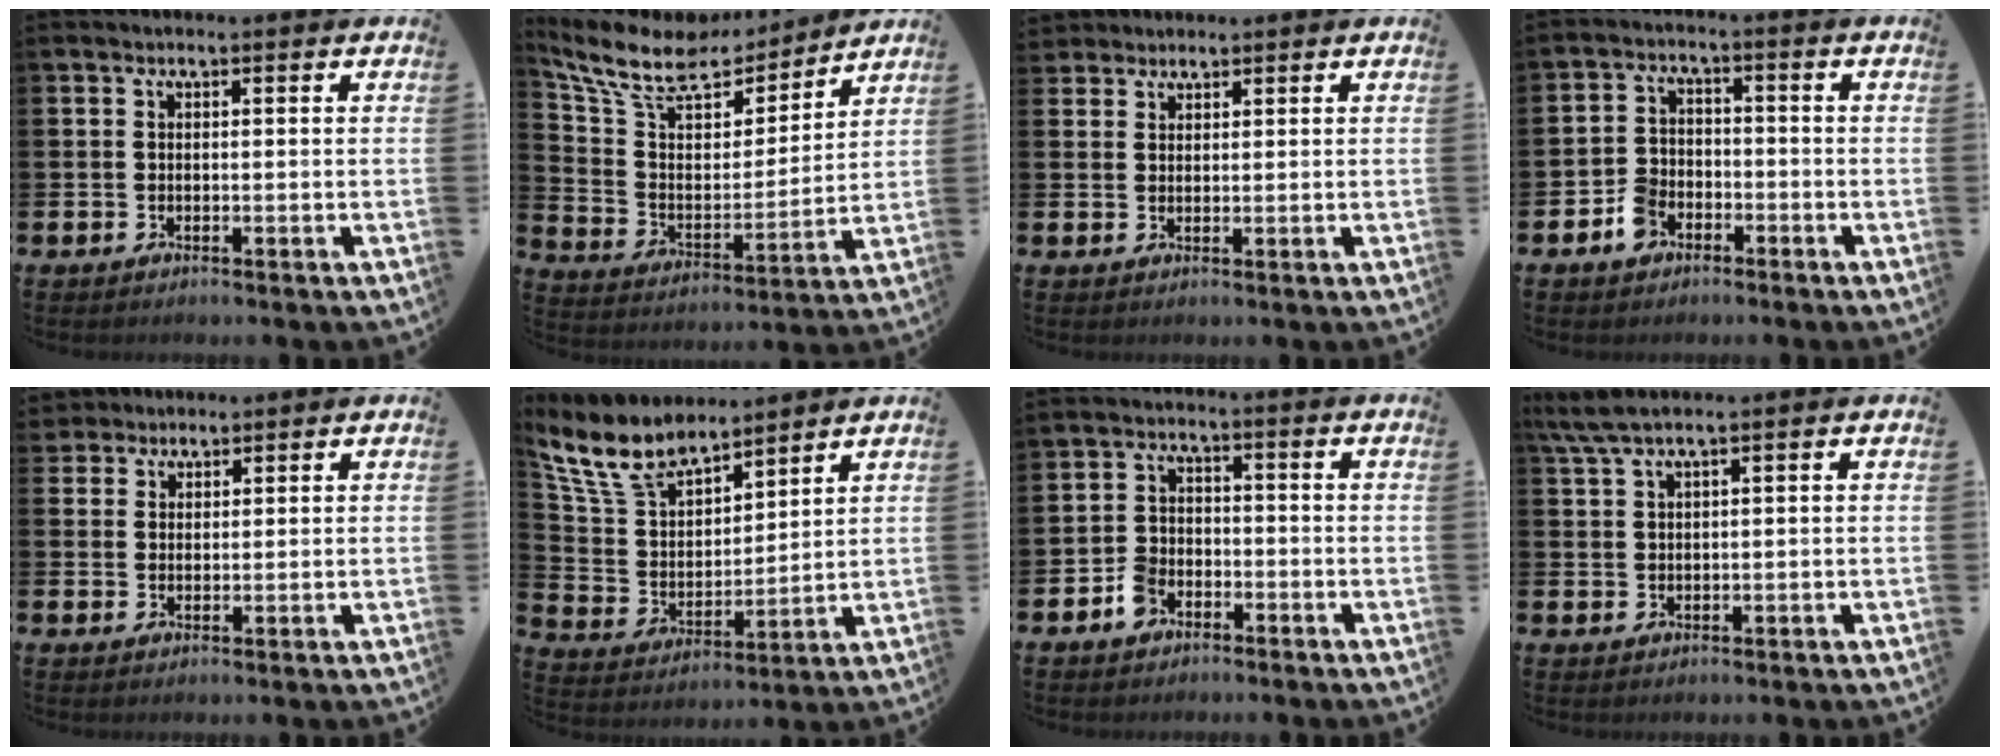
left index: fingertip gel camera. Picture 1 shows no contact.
{"total": 10.4, "force": [9.1, 4.0, 3.2], "torque": [-0.117, -0.058, 0.161]}
{"total": 2.7, "force": [2.5, 1.0, -0.1], "torque": [0.006, -0.007, 0.045]}
{"total": 4.0, "force": [-2.6, 2.6, 1.4], "torque": [-0.033, 0.014, -0.049]}
{"total": 3.3, "force": [3.0, 1.1, -0.4], "torque": [0.006, -0.012, 0.057]}
{"total": 9.6, "force": [8.1, 3.8, 3.3], "torque": [-0.110, -0.039, 0.151]}
{"total": 3.6, "force": [-2.4, 2.2, 1.4], "torque": [-0.031, 0.012, -0.045]}
{"total": 3.0, "force": [2.2, 0.0, 2.1], "torque": [-0.049, 0.003, 0.042]}